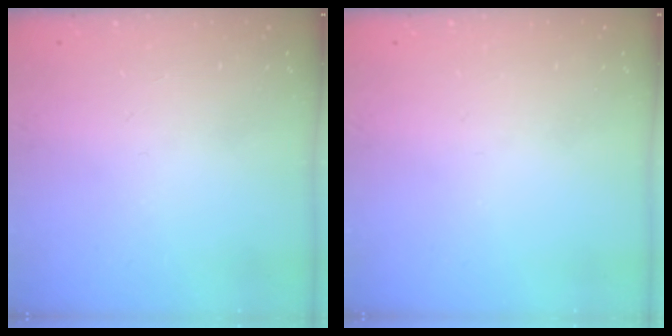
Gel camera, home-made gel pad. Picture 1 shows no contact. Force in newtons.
{"total": 0.0}